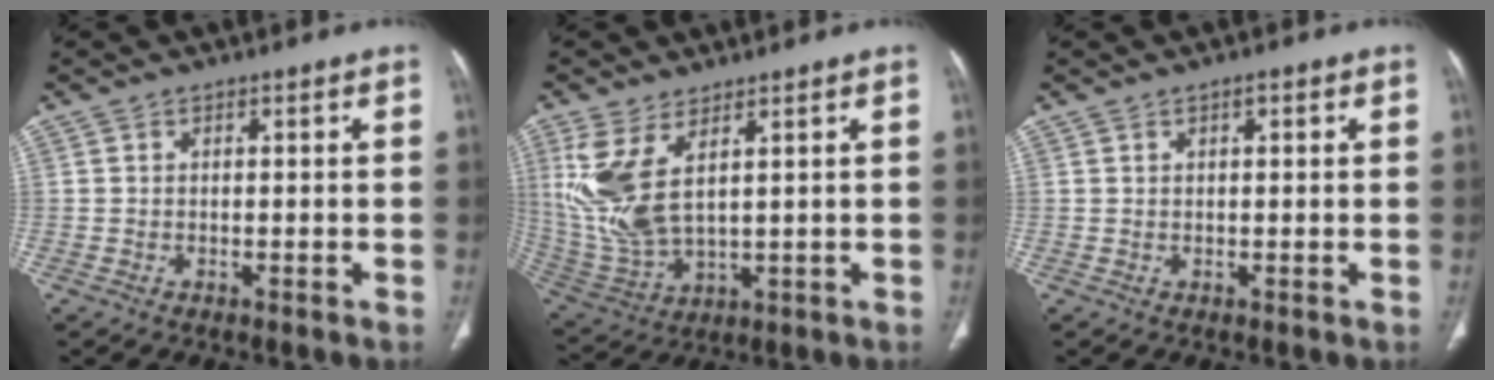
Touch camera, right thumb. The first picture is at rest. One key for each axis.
{"total": 12.0, "fx": 4.2, "fy": 5.4, "fz": 9.8, "tx": -0.225, "ty": -0.021, "tz": 0.104}
{"total": 1.4, "fx": 0.6, "fy": 0.5, "fz": 1.1, "tx": -0.017, "ty": 0.001, "tz": 0.008}